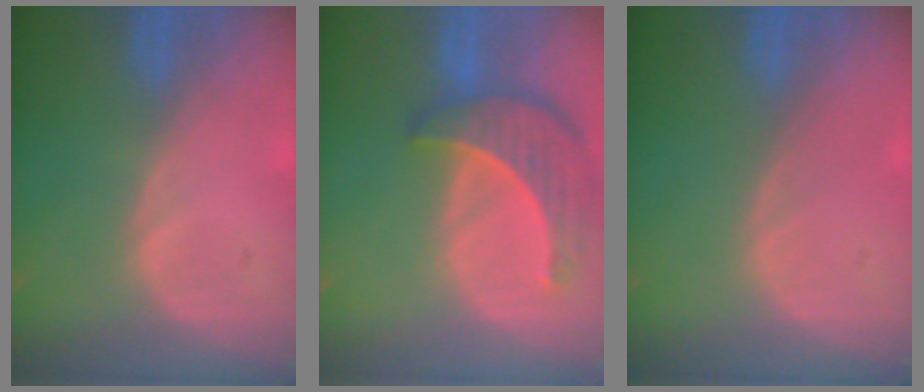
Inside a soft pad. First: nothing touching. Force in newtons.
{"total": 8.4, "press": 7.8, "slide": 3.0}
{"total": 0.0}